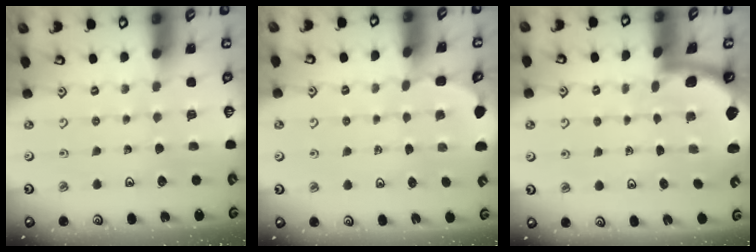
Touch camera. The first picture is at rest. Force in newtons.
{"total": 2.4, "press": 1.0, "slide": 2.1}
{"total": 1.6, "press": 1.6, "slide": 0.1}